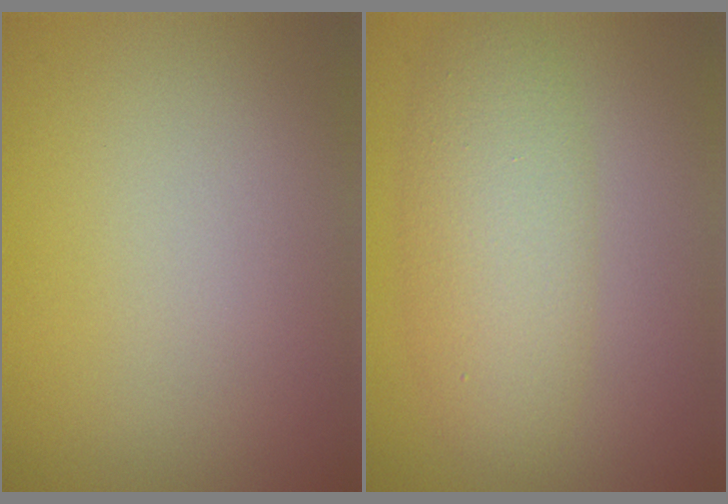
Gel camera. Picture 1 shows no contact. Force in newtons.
{"total": 4.8, "press": 4.8, "slide": 0.1}